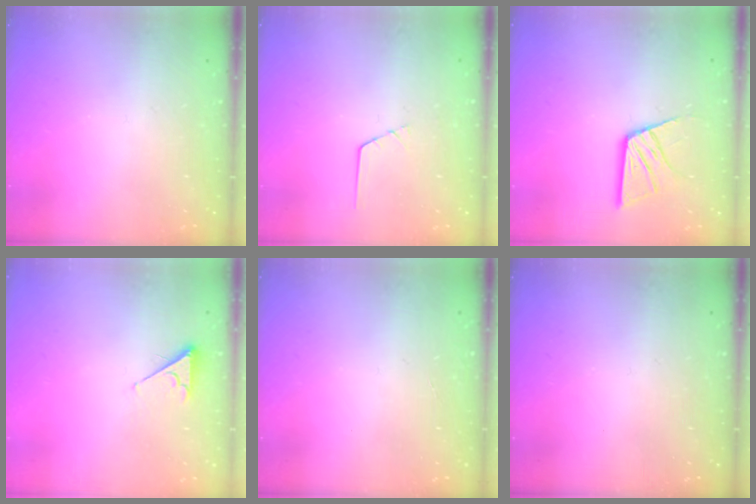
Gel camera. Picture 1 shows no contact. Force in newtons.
{"total": 0.5, "press": 0.5, "slide": 0.2}
{"total": 12.3, "press": 12.3, "slide": 1.4}
{"total": 3.0, "press": 2.9, "slide": 0.4}
{"total": 0.0}
{"total": 0.0}